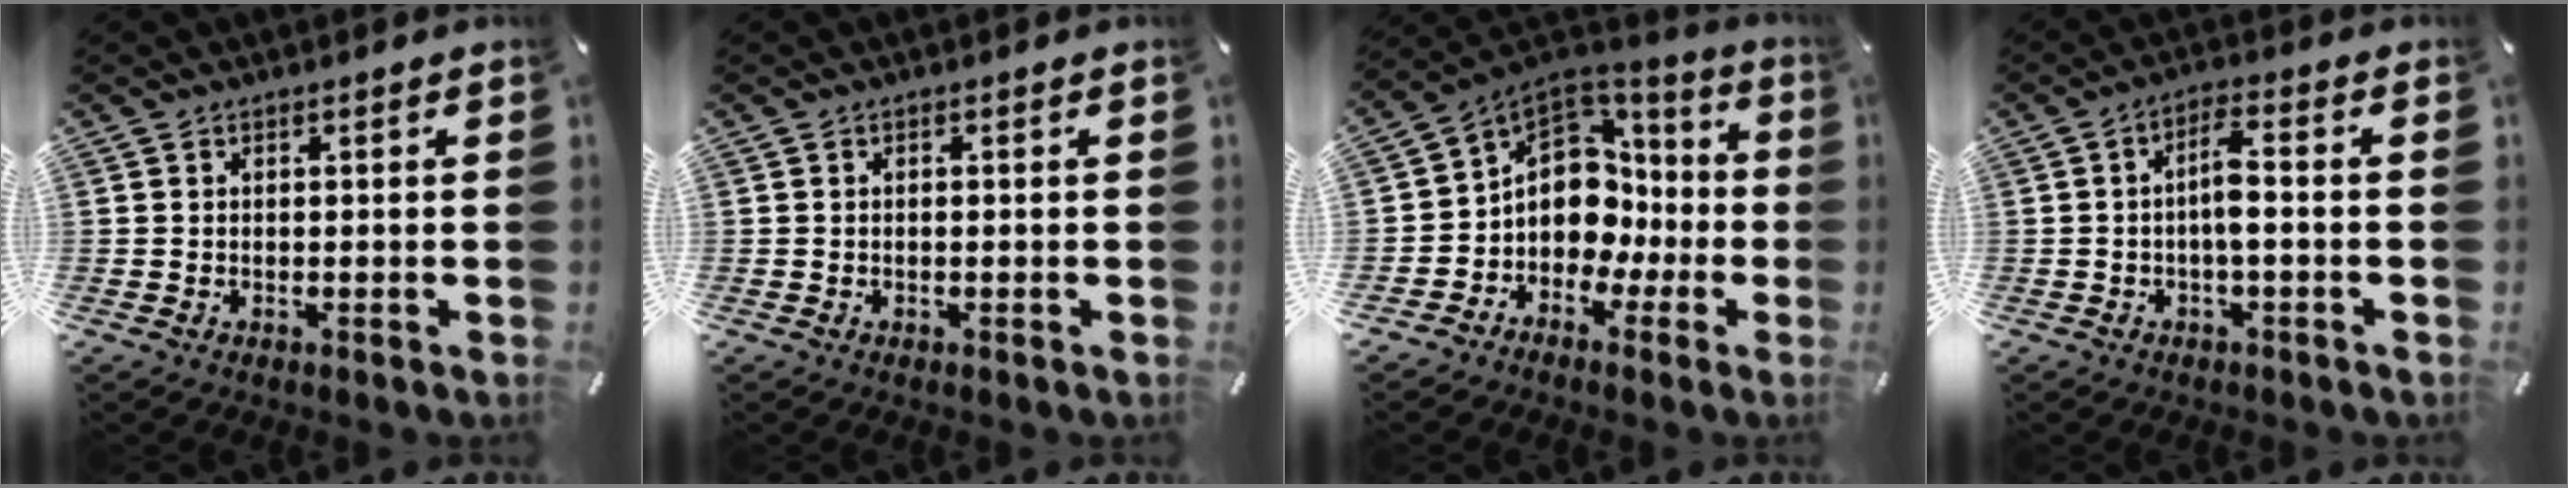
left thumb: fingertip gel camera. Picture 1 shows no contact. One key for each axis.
{"total": 0.0}
{"total": 11.6, "fx": 0.5, "fy": 10.3, "fz": 5.3, "tx": -0.099, "ty": -0.019, "tz": 0.015}
{"total": 5.9, "fx": -1.0, "fy": 1.9, "fz": 5.5, "tx": -0.105, "ty": 0.008, "tz": -0.018}